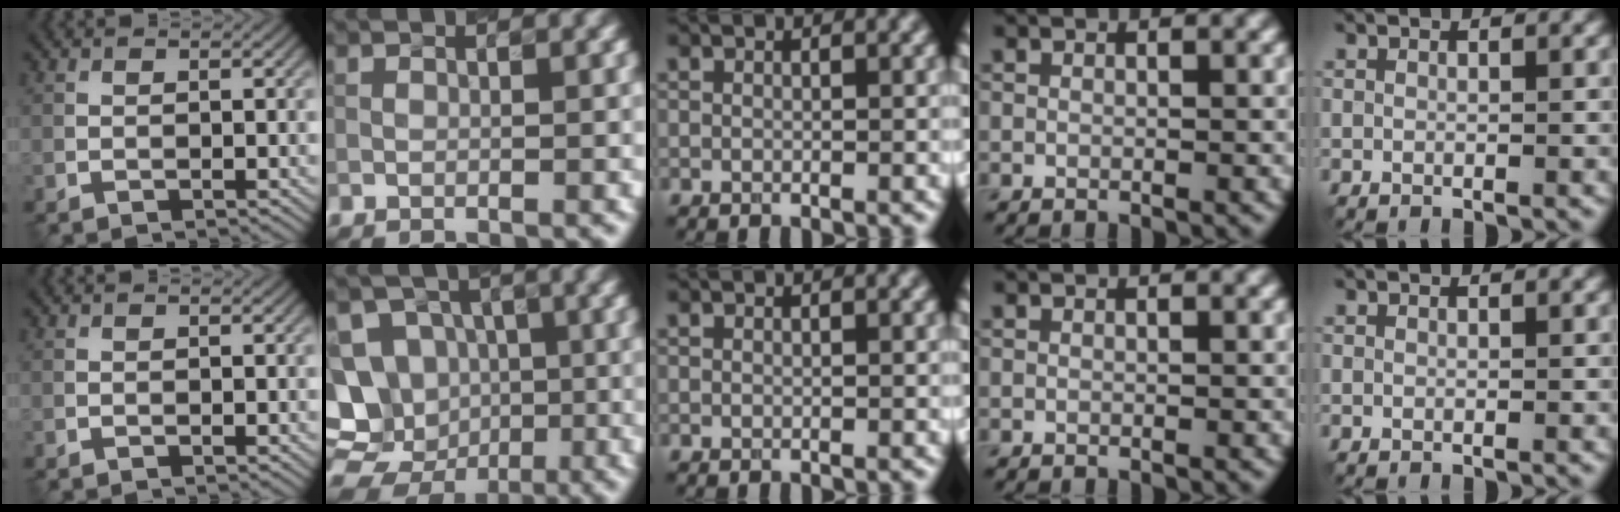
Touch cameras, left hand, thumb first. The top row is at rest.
{"index": {"total": 12.6, "force": [-2.3, 11.8, 3.5], "torque": [-0.091, 0.011, -0.047]}}